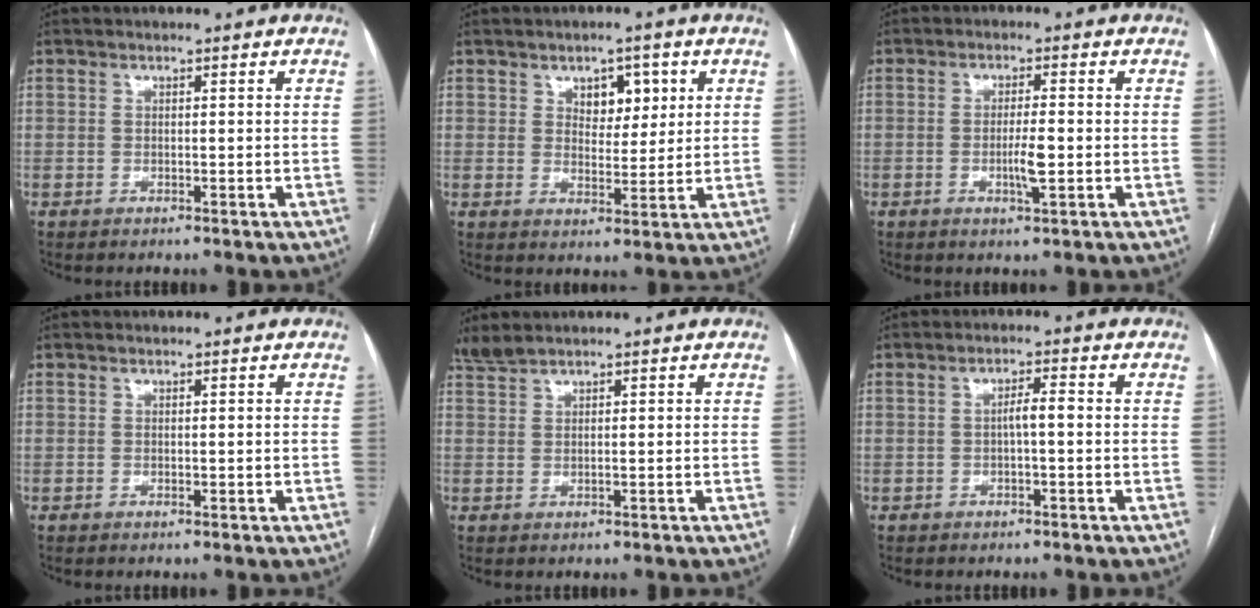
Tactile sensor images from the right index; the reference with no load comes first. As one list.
[{"total": 5.4, "force": [2.4, 3.1, 3.7], "torque": [-0.046, 0.006, 0.038]}, {"total": 4.0, "force": [-0.9, 0.4, 3.9], "torque": [-0.072, -0.004, -0.013]}, {"total": 0.6, "force": [0.1, 0.3, 0.4], "torque": [-0.008, -0.001, 0.004]}, {"total": 2.2, "force": [2.0, -0.1, 0.9], "torque": [-0.028, 0.011, 0.046]}, {"total": 2.5, "force": [-0.2, 0.4, 2.4], "torque": [-0.039, 0.005, -0.003]}]